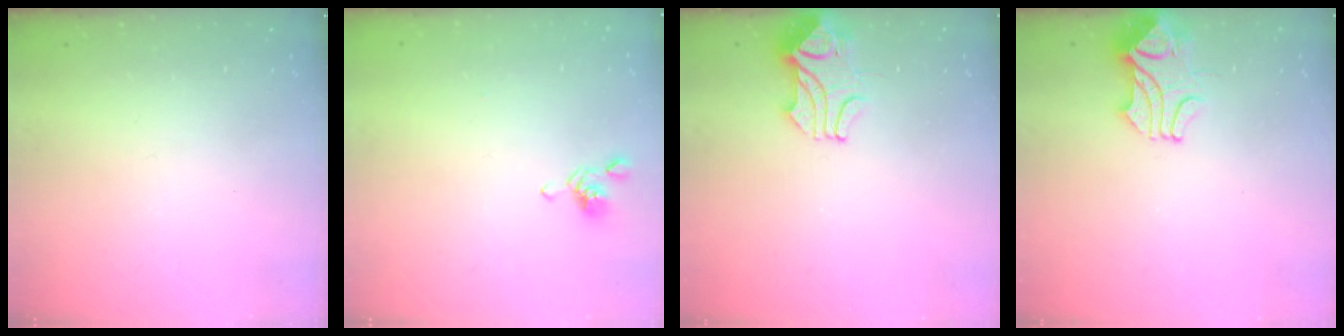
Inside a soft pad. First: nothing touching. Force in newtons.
{"total": 2.6, "press": 2.5, "slide": 0.6}
{"total": 2.2, "press": 2.0, "slide": 0.8}
{"total": 2.5, "press": 2.4, "slide": 0.8}